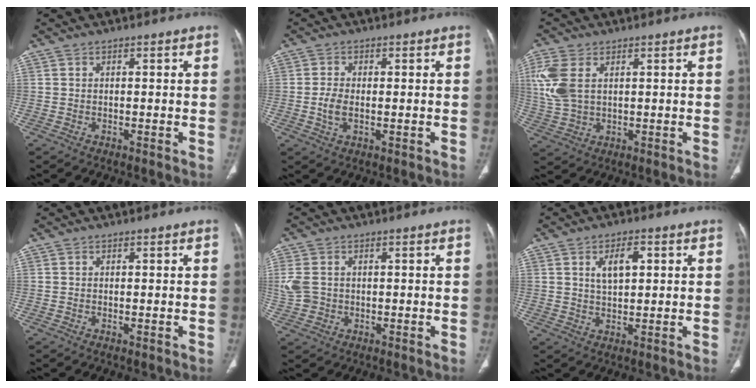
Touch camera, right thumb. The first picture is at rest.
{"total": 3.5, "force": [-0.3, 2.0, 2.9], "torque": [-0.066, 0.000, -0.006]}
{"total": 8.5, "force": [2.5, 5.2, 6.3], "torque": [-0.164, 0.004, 0.056]}
{"total": 0.0}
{"total": 5.1, "force": [0.3, 4.0, 3.2], "torque": [-0.082, 0.005, 0.011]}
{"total": 5.4, "force": [1.8, 2.7, 4.3], "torque": [-0.068, -0.003, 0.034]}